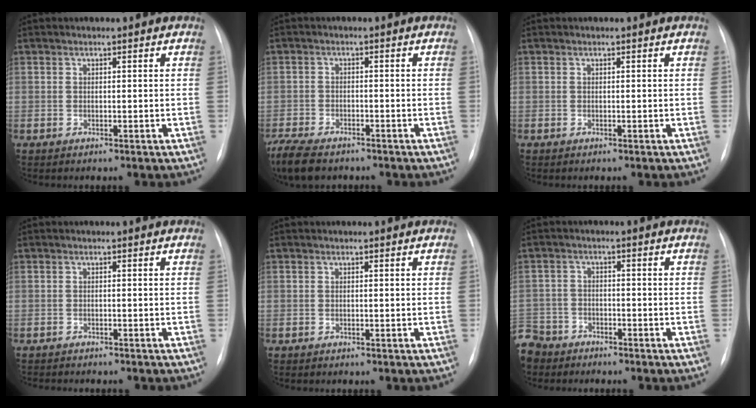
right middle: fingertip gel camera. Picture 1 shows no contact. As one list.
[{"total": 10.9, "force": [-8.2, 4.7, 5.5], "torque": [-0.124, -0.016, -0.129]}, {"total": 0.0}, {"total": 5.5, "force": [-4.9, 1.3, 2.2], "torque": [-0.025, -0.005, -0.060]}, {"total": 0.0}, {"total": 8.8, "force": [-6.8, 5.4, 1.2], "torque": [-0.050, -0.005, -0.128]}]